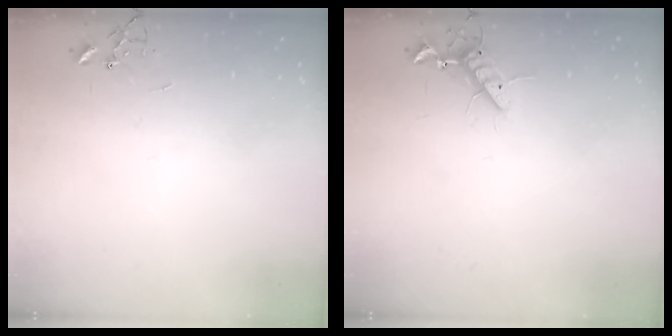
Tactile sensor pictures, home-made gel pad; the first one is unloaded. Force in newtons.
{"total": 8.5, "press": 8.4, "slide": 1.5}